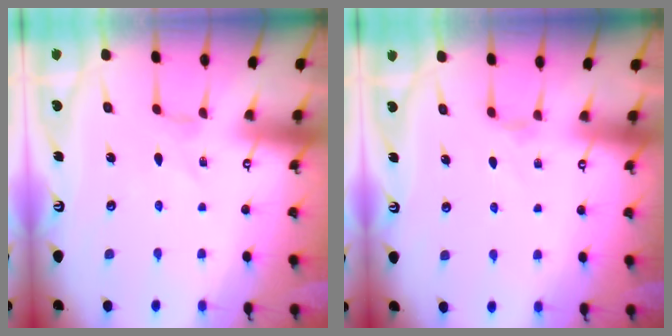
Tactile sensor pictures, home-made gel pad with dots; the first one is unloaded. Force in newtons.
{"total": 2.7, "press": 2.7, "slide": 0.4}